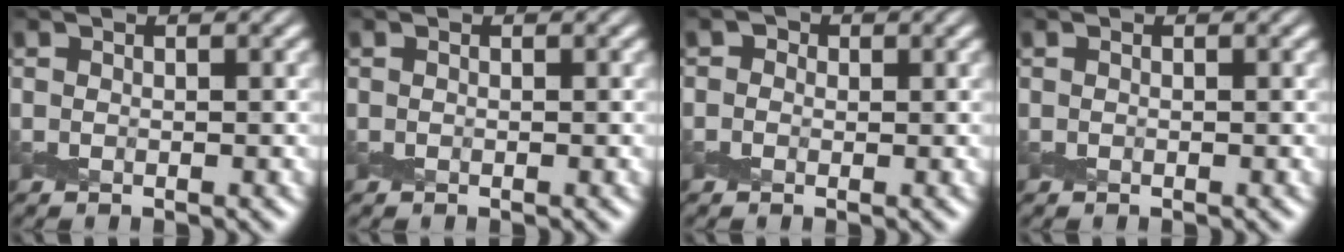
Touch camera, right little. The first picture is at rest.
{"total": 0.0}
{"total": 1.1, "force": [0.2, 1.0, 0.4], "torque": [-0.008, -0.004, -0.007]}
{"total": 0.0}